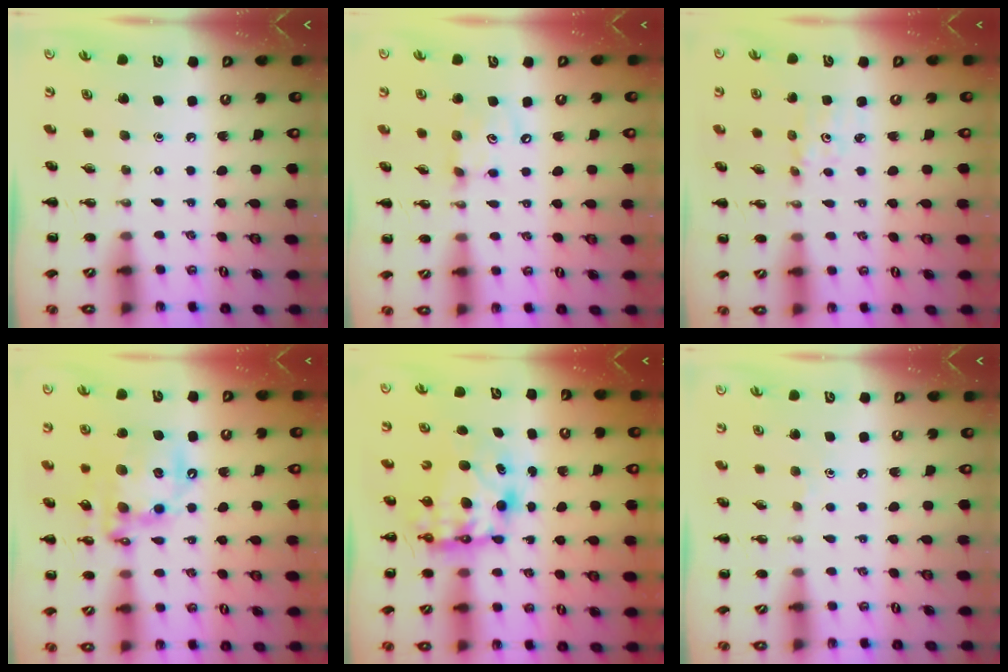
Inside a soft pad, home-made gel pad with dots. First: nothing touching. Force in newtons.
{"total": 6.8, "press": 6.7, "slide": 1.2}
{"total": 1.9, "press": 1.9, "slide": 0.4}
{"total": 15.7, "press": 15.3, "slide": 3.4}
{"total": 8.2, "press": 8.0, "slide": 1.8}
{"total": 3.1, "press": 2.9, "slide": 1.1}